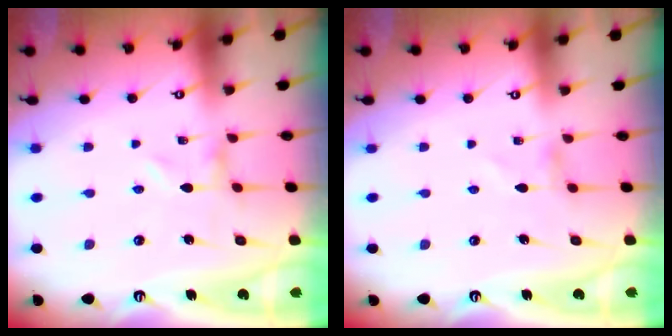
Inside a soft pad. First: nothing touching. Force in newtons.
{"total": 1.7, "press": 1.6, "slide": 0.3}